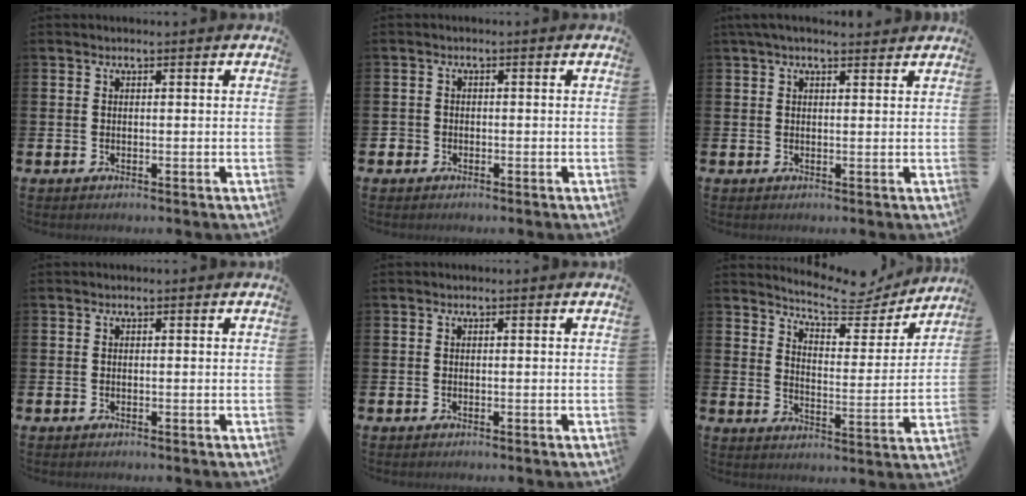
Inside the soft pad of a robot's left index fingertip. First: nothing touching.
{"total": 1.1, "force": [-0.6, 1.0, 0.1], "torque": [0.000, 0.002, -0.017]}
{"total": 2.5, "force": [2.1, 0.6, 1.2], "torque": [-0.028, 0.001, 0.037]}
{"total": 0.0}
{"total": 0.0}
{"total": 7.7, "force": [7.2, 1.8, 2.0], "torque": [-0.051, -0.055, 0.123]}